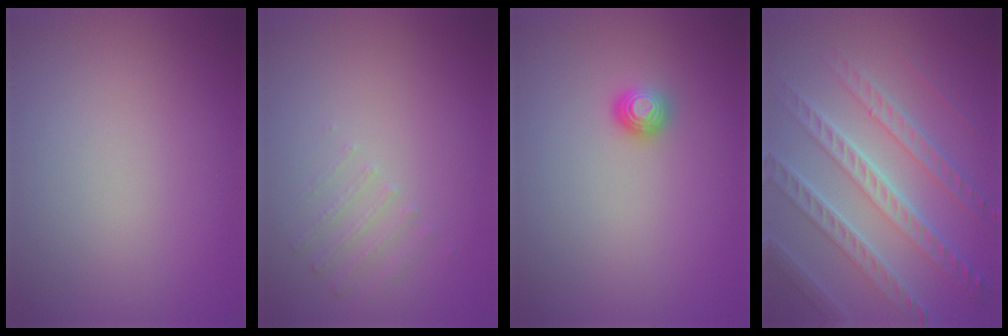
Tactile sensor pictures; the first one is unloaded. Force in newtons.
{"total": 1.1, "press": 0.7, "slide": 0.8}
{"total": 1.3, "press": 1.0, "slide": 0.8}
{"total": 7.9, "press": 5.5, "slide": 5.6}